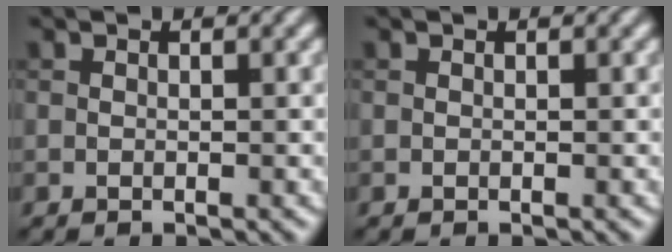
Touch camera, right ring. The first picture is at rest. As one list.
[{"total": 0.0}]